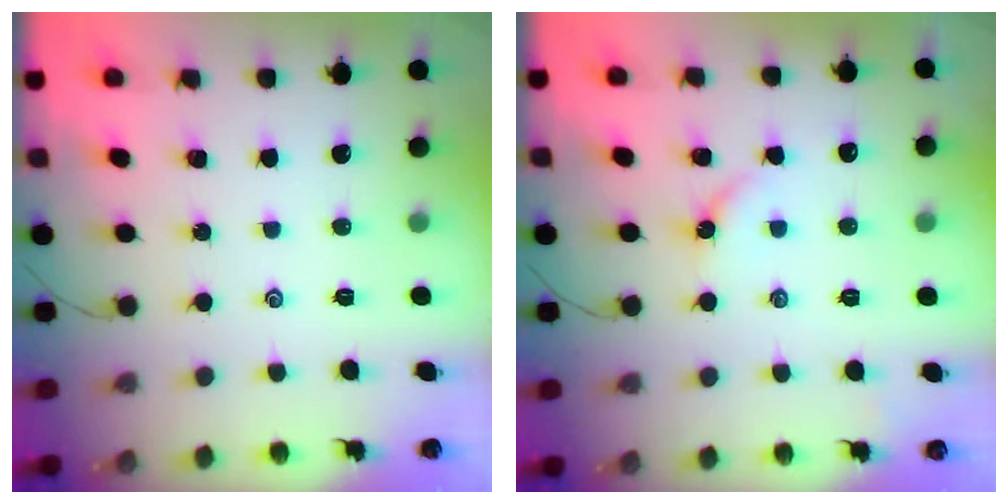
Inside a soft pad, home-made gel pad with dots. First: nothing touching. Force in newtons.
{"total": 2.7, "press": 2.6, "slide": 0.6}